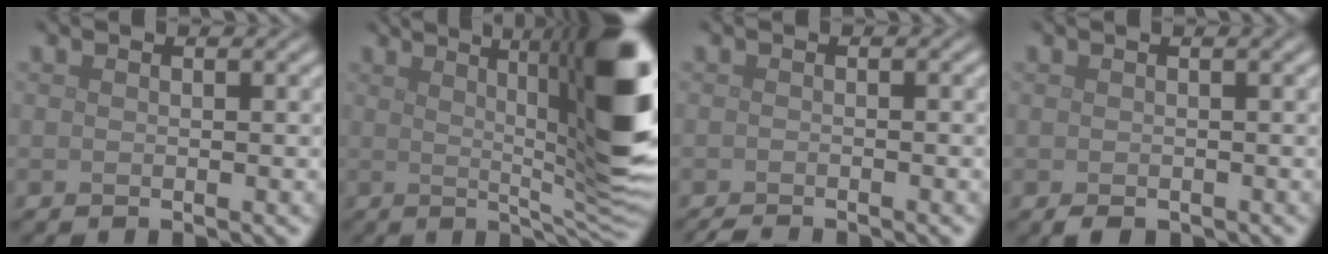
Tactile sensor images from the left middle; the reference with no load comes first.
{"total": 15.1, "force": [3.5, 3.9, 14.1], "torque": [-0.153, 0.018, 0.050]}
{"total": 1.6, "force": [-1.5, 0.2, 0.5], "torque": [-0.005, -0.003, -0.027]}
{"total": 1.6, "force": [-0.8, 0.7, 1.2], "torque": [-0.022, -0.006, -0.011]}